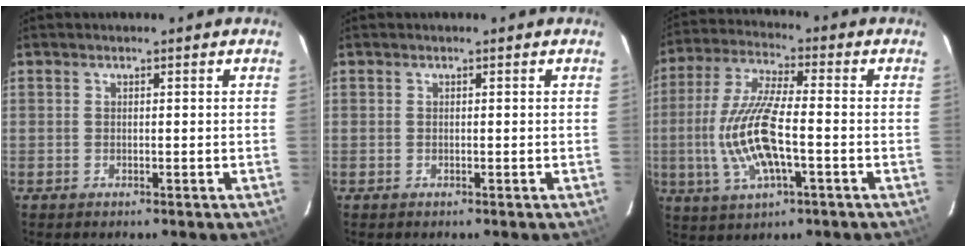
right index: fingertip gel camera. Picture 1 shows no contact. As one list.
[{"total": 0.0}, {"total": 14.0, "force": [-2.8, 4.0, 13.1], "torque": [-0.273, -0.005, -0.053]}]